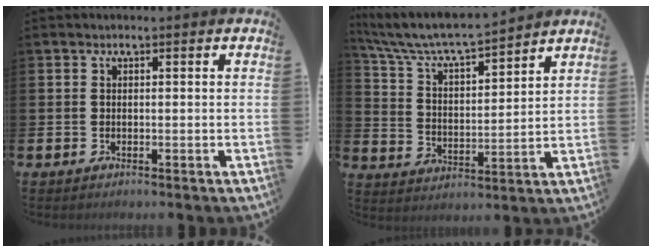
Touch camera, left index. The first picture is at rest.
{"total": 6.8, "force": [6.4, 0.5, 2.1], "torque": [-0.077, -0.049, 0.109]}